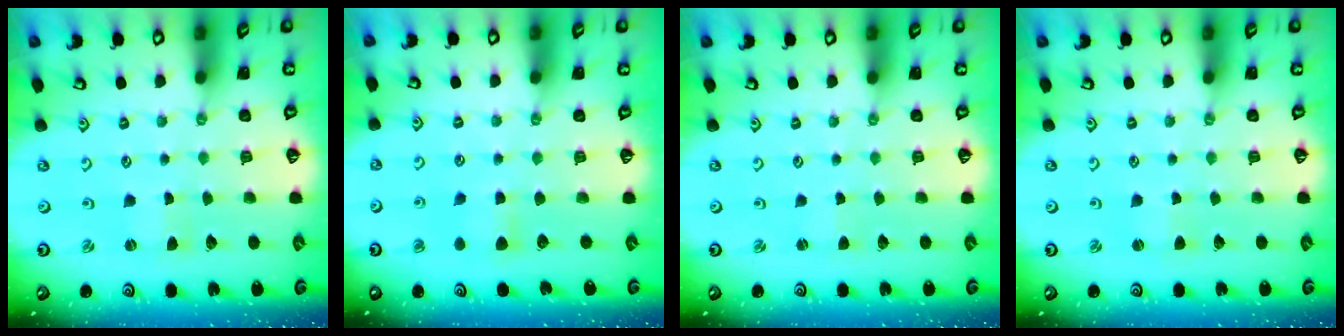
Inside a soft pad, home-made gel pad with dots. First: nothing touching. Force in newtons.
{"total": 4.8, "press": 4.7, "slide": 0.7}
{"total": 0.0}
{"total": 2.0, "press": 2.0, "slide": 0.3}